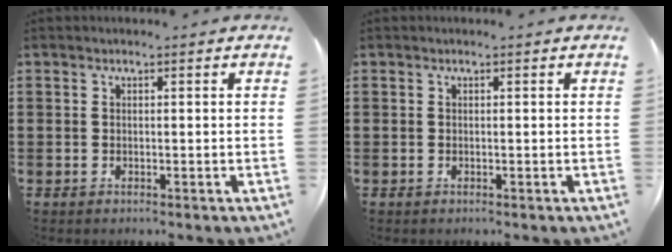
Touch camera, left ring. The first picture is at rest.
{"total": 0.0}